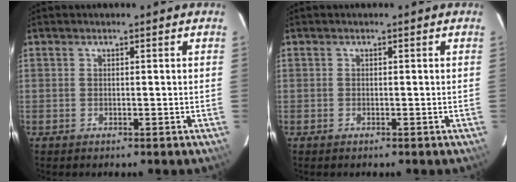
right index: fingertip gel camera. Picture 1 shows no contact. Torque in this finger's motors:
{"motor_torque": [0.07, -0.10, 0.02, 0.00]}